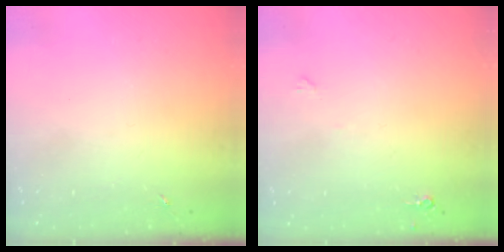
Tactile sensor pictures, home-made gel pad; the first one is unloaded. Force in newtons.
{"total": 3.8, "press": 3.8, "slide": 0.6}